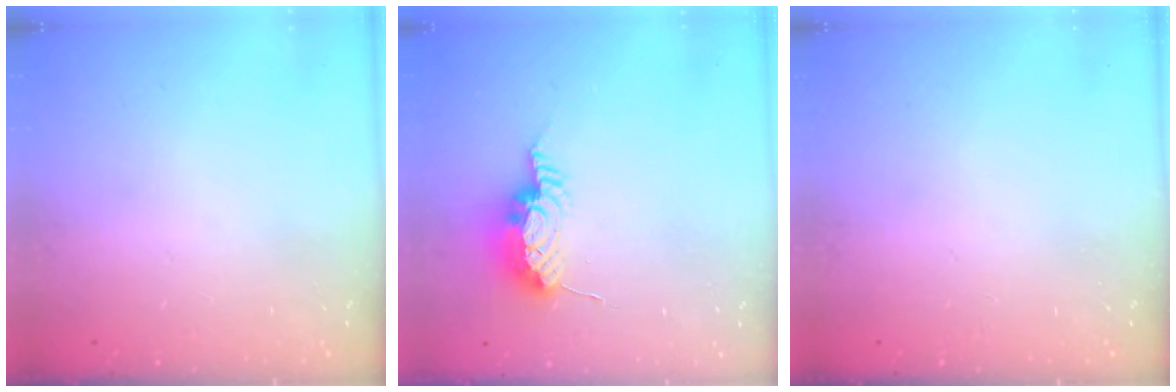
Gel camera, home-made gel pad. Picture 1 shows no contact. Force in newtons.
{"total": 8.8, "press": 8.8, "slide": 0.5}
{"total": 0.0}